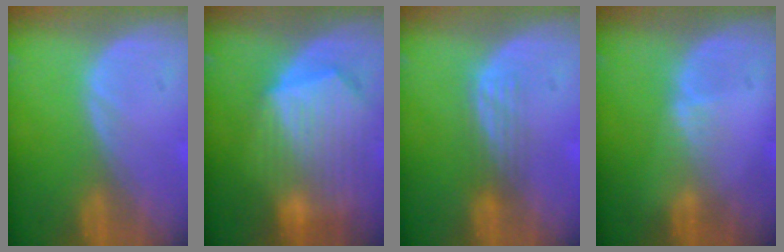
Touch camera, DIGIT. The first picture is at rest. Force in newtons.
{"total": 10.4, "press": 9.1, "slide": 5.1}
{"total": 2.9, "press": 2.6, "slide": 1.3}
{"total": 1.3, "press": 1.3, "slide": 0.2}